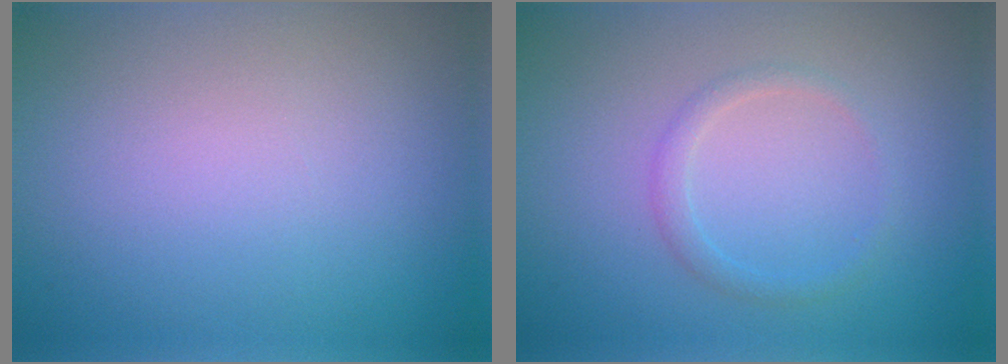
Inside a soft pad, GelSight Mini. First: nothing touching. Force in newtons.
{"total": 1.4, "press": 1.4, "slide": 0.0}